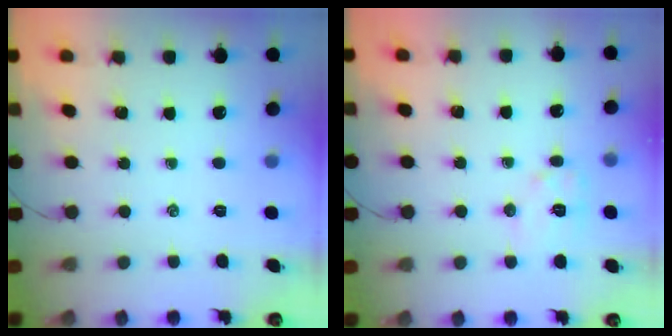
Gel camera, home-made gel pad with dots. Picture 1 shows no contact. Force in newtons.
{"total": 7.9, "press": 7.9, "slide": 0.3}